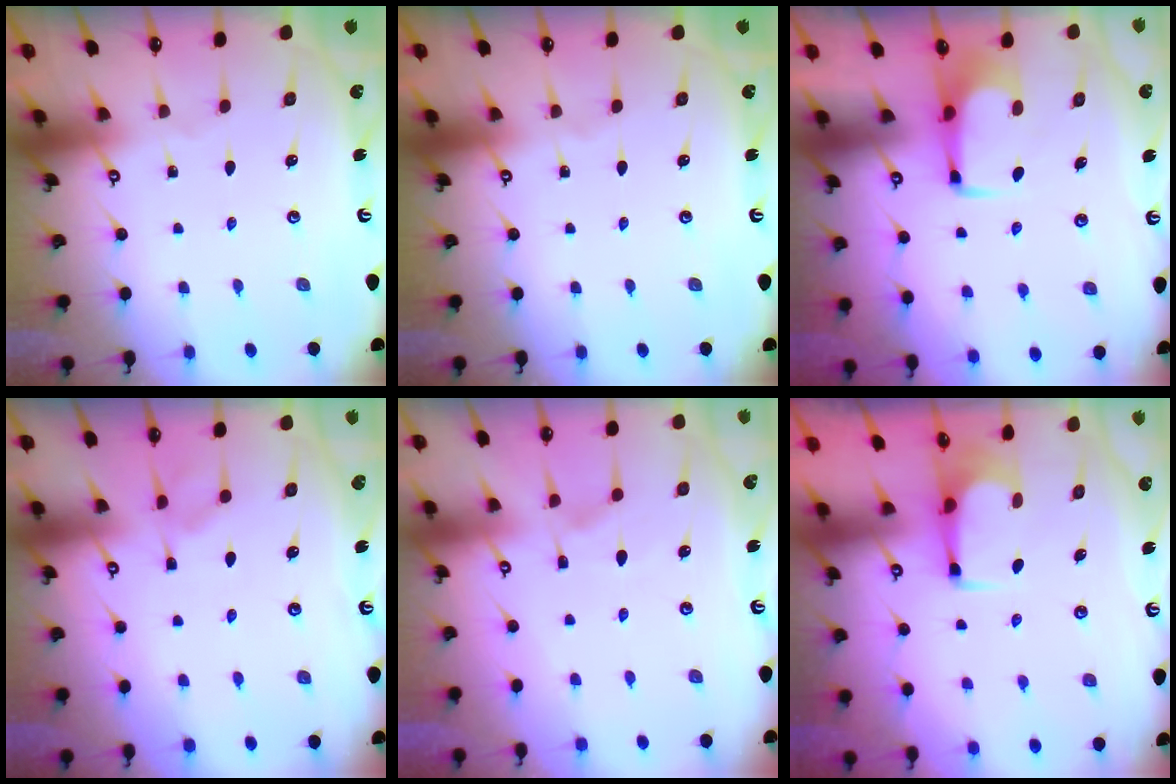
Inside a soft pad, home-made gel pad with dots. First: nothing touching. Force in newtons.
{"total": 0.0}
{"total": 1.8, "press": 1.7, "slide": 0.7}
{"total": 3.7, "press": 3.7, "slide": 0.4}
{"total": 1.5, "press": 0.9, "slide": 1.2}
{"total": 2.4, "press": 2.4, "slide": 0.4}